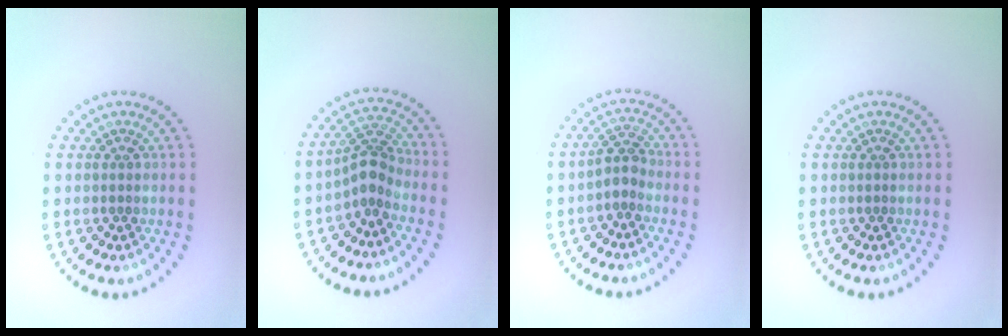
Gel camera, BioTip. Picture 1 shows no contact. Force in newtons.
{"total": 2.8, "press": 2.0, "slide": 1.9}
{"total": 1.9, "press": 1.6, "slide": 1.0}
{"total": 0.0}